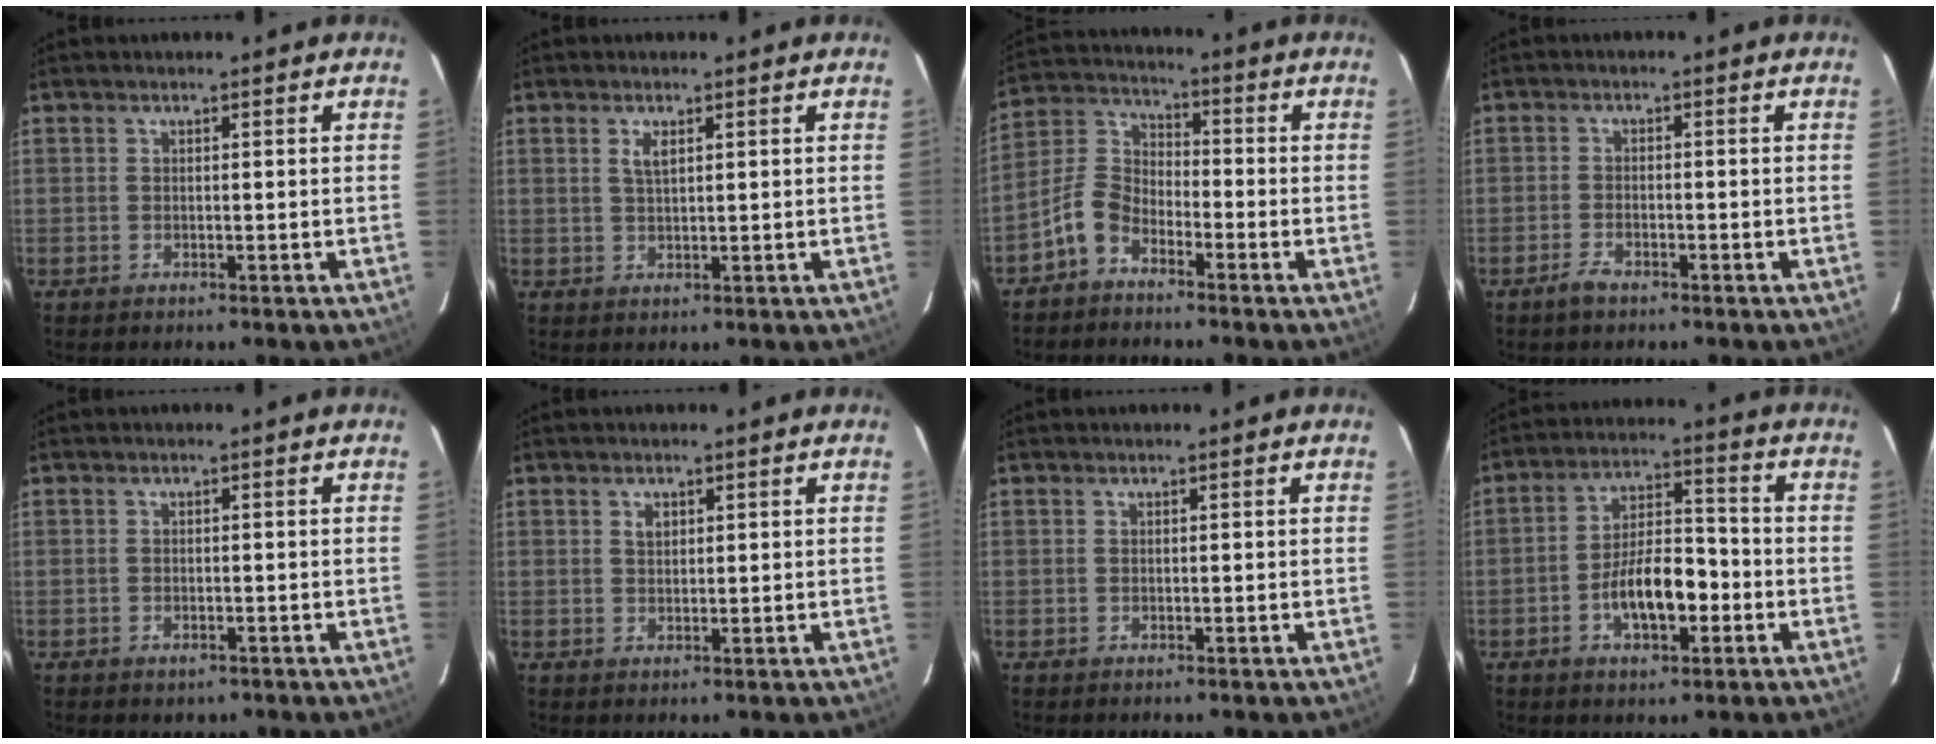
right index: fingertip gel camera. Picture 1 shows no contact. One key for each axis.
{"total": 2.2, "fx": 0.9, "fy": 0.8, "fz": 1.8, "tx": -0.033, "ty": 0.001, "tz": 0.017}
{"total": 6.9, "fx": -4.6, "fy": 4.0, "fz": 3.3, "tx": -0.078, "ty": 0.022, "tz": -0.102}
{"total": 2.9, "fx": -2.2, "fy": 1.1, "fz": 1.6, "tx": -0.043, "ty": 0.000, "tz": -0.043}
{"total": 1.7, "fx": -1.0, "fy": 1.2, "fz": 0.6, "tx": -0.014, "ty": 0.000, "tz": -0.010}
{"total": 1.7, "fx": 0.7, "fy": 1.2, "fz": 0.9, "tx": -0.014, "ty": 0.005, "tz": 0.013}
{"total": 0.0}
{"total": 10.2, "fx": -3.7, "fy": 4.3, "fz": 8.5, "tx": -0.159, "ty": 0.015, "tz": -0.057}